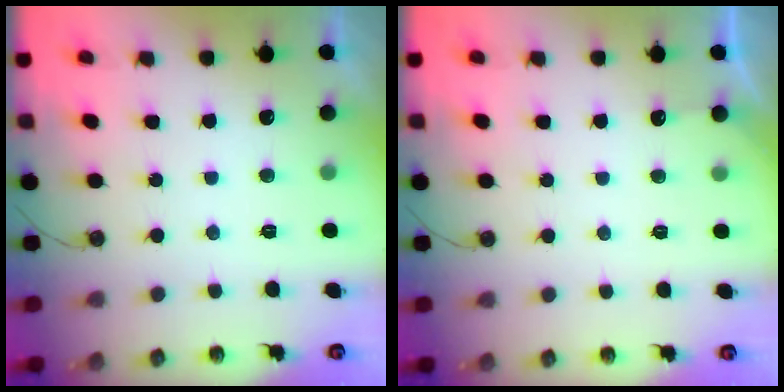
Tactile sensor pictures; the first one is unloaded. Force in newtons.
{"total": 2.3, "press": 2.3, "slide": 0.3}